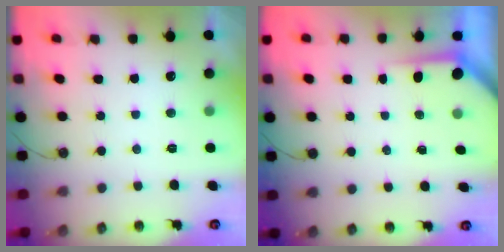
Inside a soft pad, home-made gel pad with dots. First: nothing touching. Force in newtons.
{"total": 3.6, "press": 3.6, "slide": 0.4}